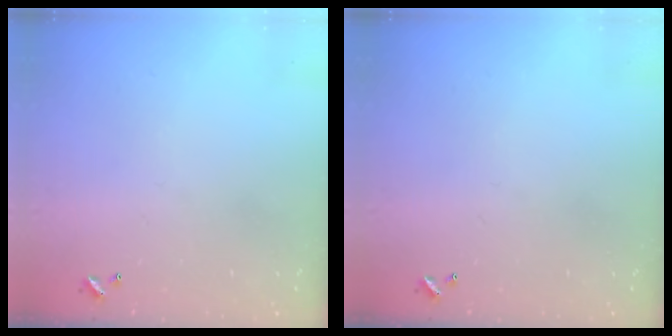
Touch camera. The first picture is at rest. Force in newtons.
{"total": 0.0}